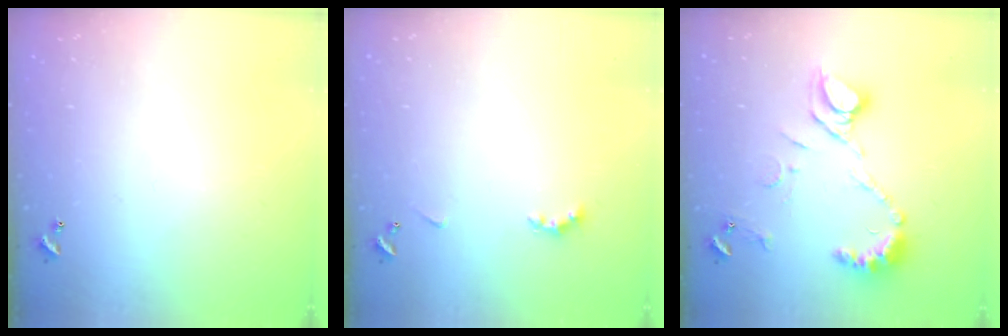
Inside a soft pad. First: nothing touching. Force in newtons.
{"total": 2.9, "press": 2.8, "slide": 0.6}
{"total": 11.1, "press": 11.0, "slide": 1.3}